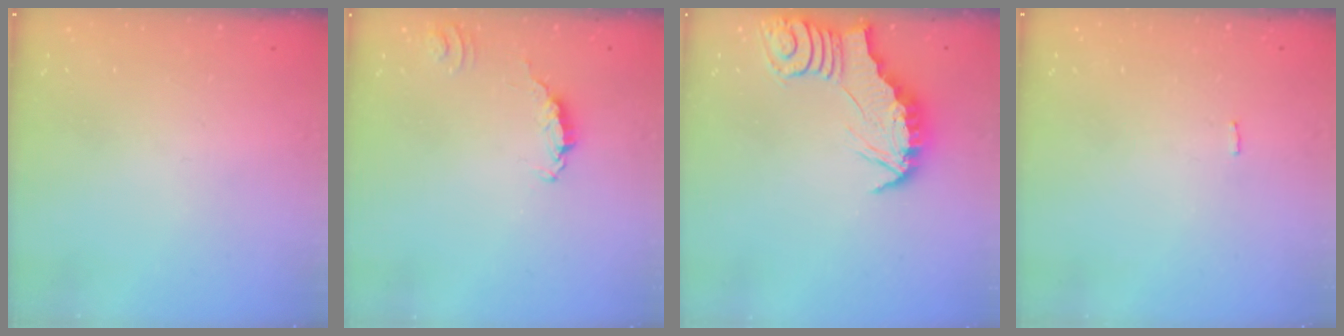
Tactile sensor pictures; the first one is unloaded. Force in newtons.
{"total": 1.7, "press": 1.7, "slide": 0.2}
{"total": 2.9, "press": 2.8, "slide": 0.3}
{"total": 0.5, "press": 0.4, "slide": 0.3}